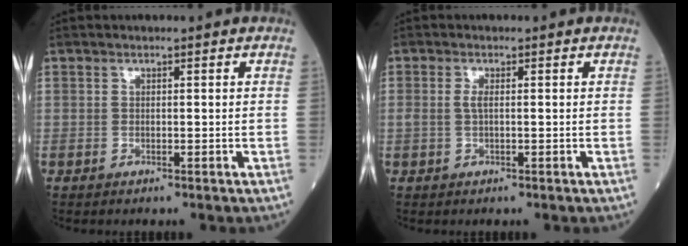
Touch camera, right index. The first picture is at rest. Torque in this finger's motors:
{"motor_torque": [0.46, 0.02, 0.20, 0.06]}